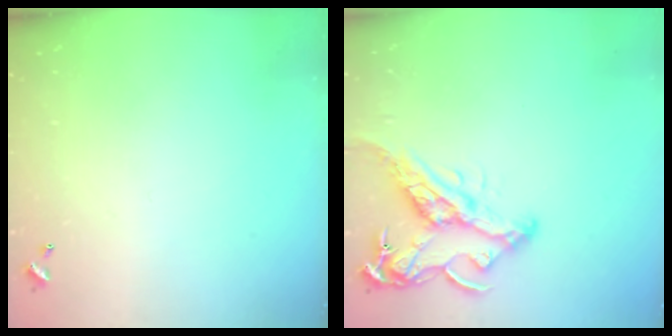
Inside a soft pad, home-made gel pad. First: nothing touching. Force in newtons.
{"total": 15.3, "press": 15.2, "slide": 1.8}